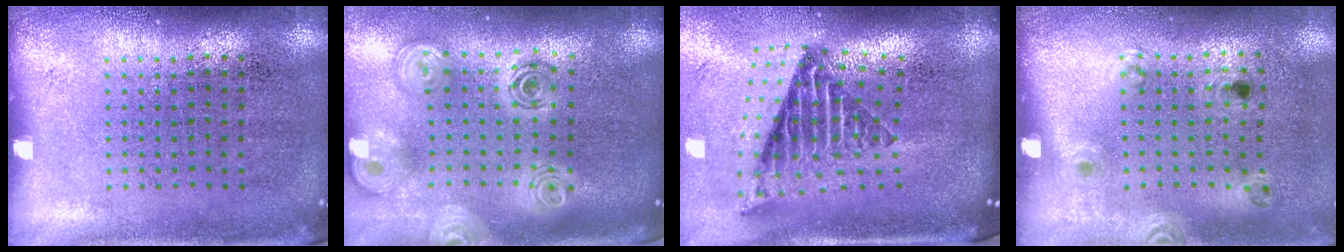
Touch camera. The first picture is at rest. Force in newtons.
{"total": 2.6, "press": 1.9, "slide": 1.8}
{"total": 2.9, "press": 1.8, "slide": 2.3}
{"total": 1.2, "press": 0.7, "slide": 1.0}